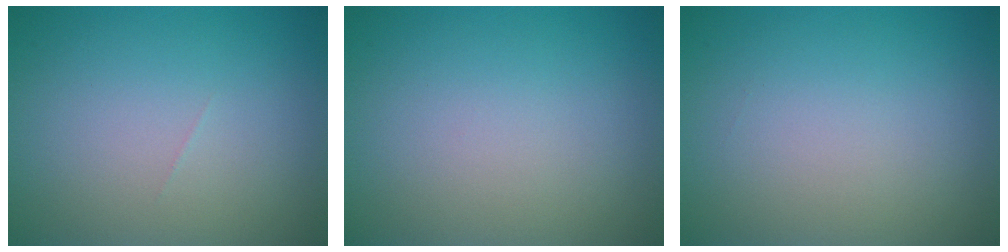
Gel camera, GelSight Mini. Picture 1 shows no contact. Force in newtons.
{"total": 0.0}
{"total": 0.0}